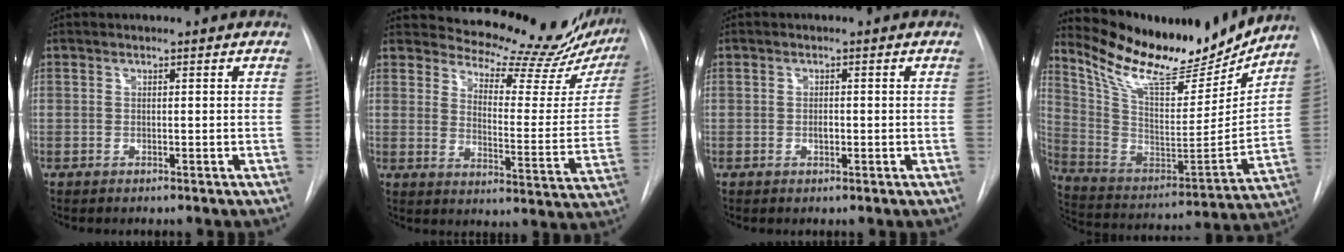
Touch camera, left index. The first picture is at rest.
{"total": 21.5, "force": [20.1, 4.8, 6.0], "torque": [-0.077, -0.096, 0.234]}
{"total": 1.0, "force": [-0.5, 0.5, 0.7], "torque": [-0.014, -0.005, -0.009]}
{"total": 21.4, "force": [18.9, 4.6, 8.8], "torque": [-0.167, -0.033, 0.308]}